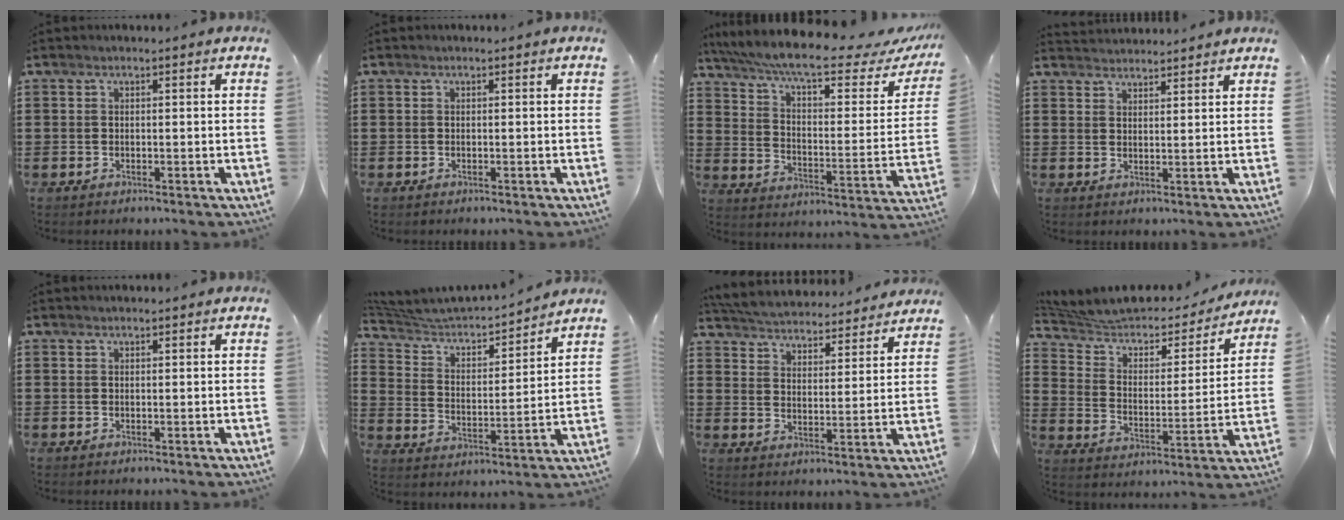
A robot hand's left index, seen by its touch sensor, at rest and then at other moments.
{"total": 0.0}
{"total": 10.4, "force": [8.0, 1.1, 6.5], "torque": [-0.147, -0.048, 0.134]}
{"total": 2.4, "force": [2.4, -0.1, -0.3], "torque": [0.000, -0.006, 0.047]}
{"total": 0.5, "force": [0.5, -0.1, 0.2], "torque": [-0.005, -0.002, 0.010]}
{"total": 4.0, "force": [3.7, 1.2, 1.1], "torque": [-0.049, -0.031, 0.052]}
{"total": 4.6, "force": [4.6, 0.0, 0.0], "torque": [-0.028, -0.039, 0.075]}
{"total": 5.4, "force": [4.5, 2.1, 2.2], "torque": [-0.069, -0.032, 0.071]}